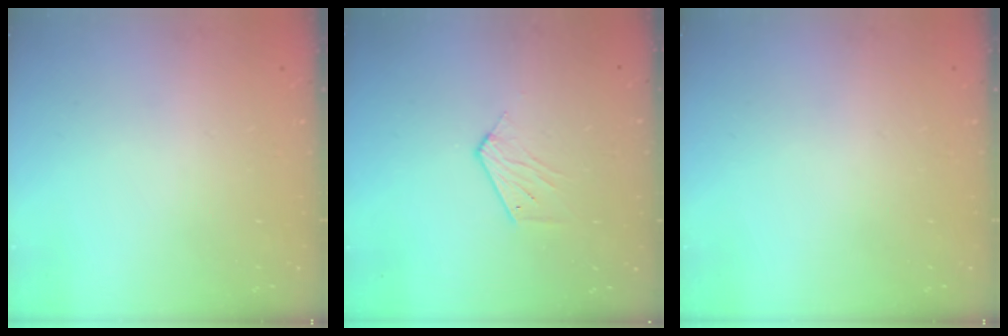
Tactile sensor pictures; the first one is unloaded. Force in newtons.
{"total": 3.9, "press": 3.9, "slide": 0.2}
{"total": 0.0}